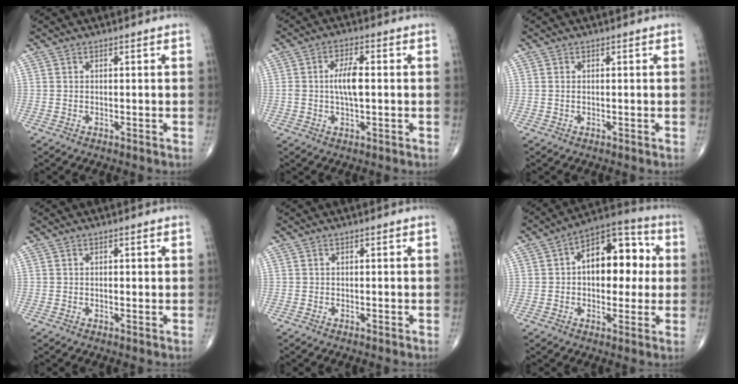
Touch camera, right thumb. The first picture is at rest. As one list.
[{"total": 5.9, "force": [0.2, 2.4, 5.4], "torque": [-0.102, 0.006, 0.001]}, {"total": 0.6, "force": [0.0, 0.3, 0.5], "torque": [-0.013, 0.002, 0.003]}, {"total": 0.7, "force": [0.1, 0.3, 0.6], "torque": [-0.009, -0.001, 0.002]}, {"total": 0.0}, {"total": 14.8, "force": [1.8, 8.8, 11.8], "torque": [-0.126, 0.028, 0.017]}]